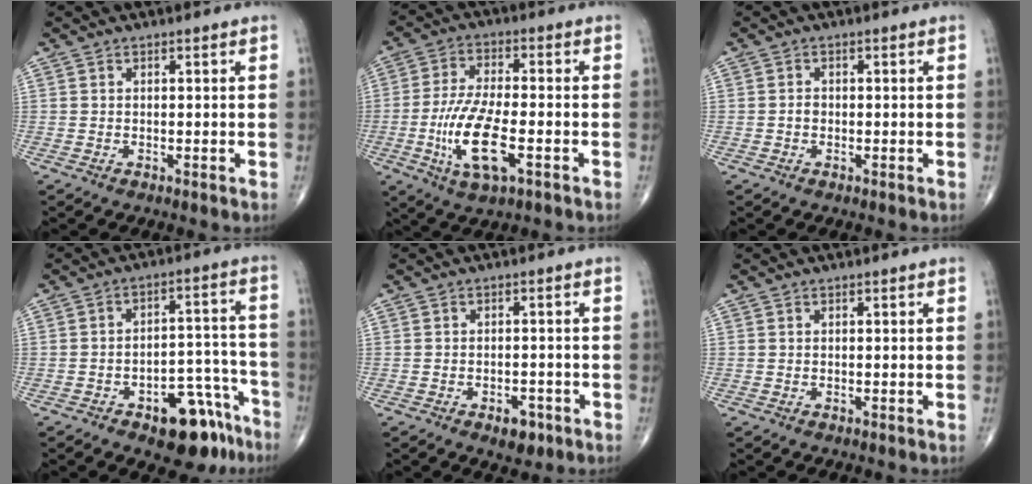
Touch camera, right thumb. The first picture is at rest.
{"total": 12.4, "force": [-3.7, 4.3, 11.0], "torque": [-0.225, 0.008, -0.068]}
{"total": 1.0, "force": [-0.3, 0.8, 0.6], "torque": [-0.005, 0.003, -0.007]}
{"total": 12.8, "force": [-7.9, 6.2, 8.1], "torque": [-0.067, 0.072, -0.104]}
{"total": 4.0, "force": [-2.2, 2.3, 2.5], "torque": [-0.022, 0.008, -0.026]}
{"total": 0.0}